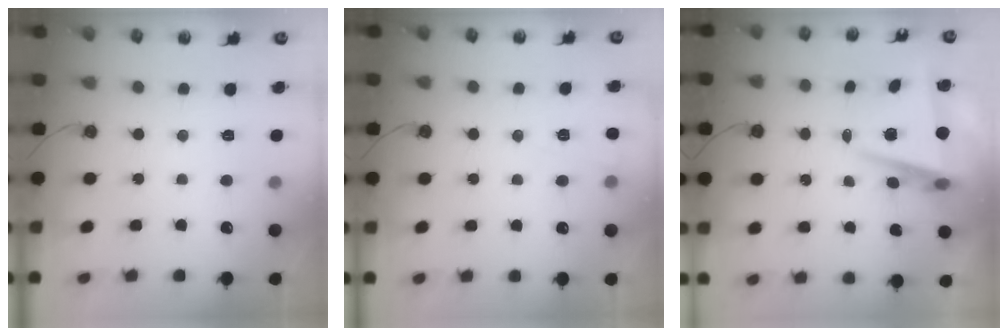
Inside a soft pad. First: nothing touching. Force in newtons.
{"total": 2.5, "press": 2.4, "slide": 0.7}
{"total": 6.8, "press": 6.4, "slide": 2.5}